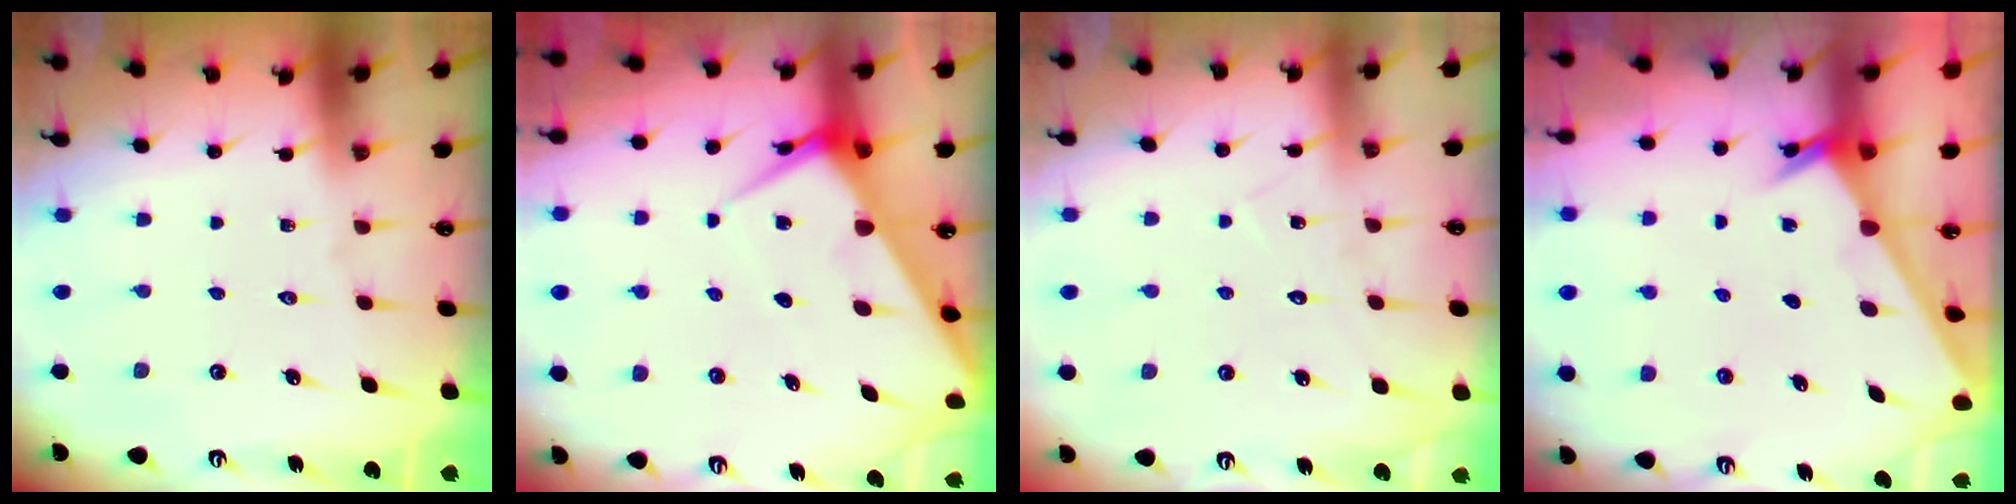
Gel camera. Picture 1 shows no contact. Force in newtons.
{"total": 7.2, "press": 7.2, "slide": 0.7}
{"total": 6.3, "press": 6.3, "slide": 0.6}
{"total": 2.4, "press": 2.4, "slide": 0.2}